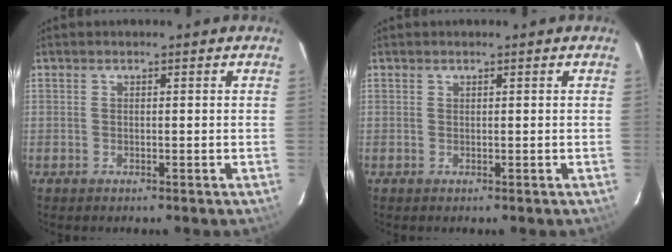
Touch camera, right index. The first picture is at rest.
{"total": 0.0}